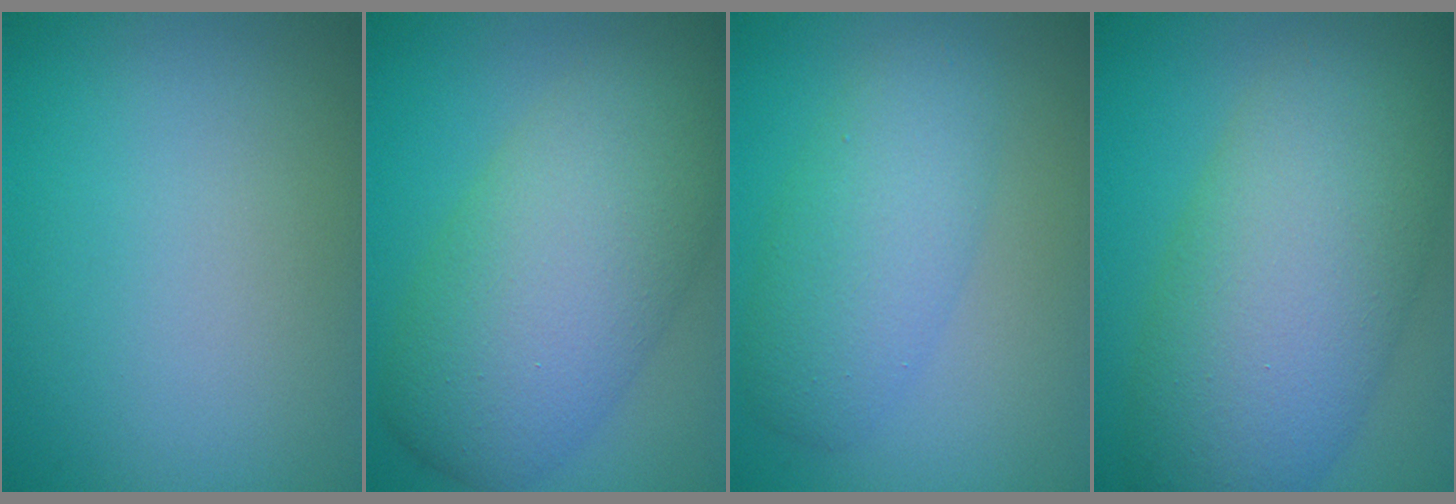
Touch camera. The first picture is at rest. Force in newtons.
{"total": 9.3, "press": 9.3, "slide": 0.6}
{"total": 4.1, "press": 4.1, "slide": 0.1}
{"total": 11.1, "press": 11.1, "slide": 0.2}